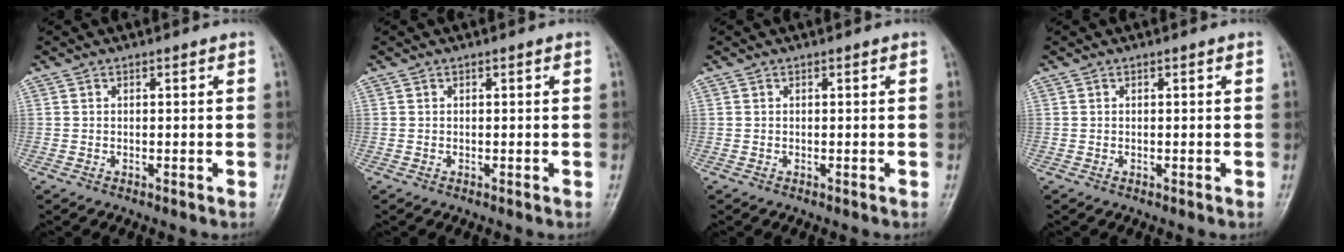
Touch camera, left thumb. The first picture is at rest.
{"total": 0.0}
{"total": 0.0}
{"total": 0.0}